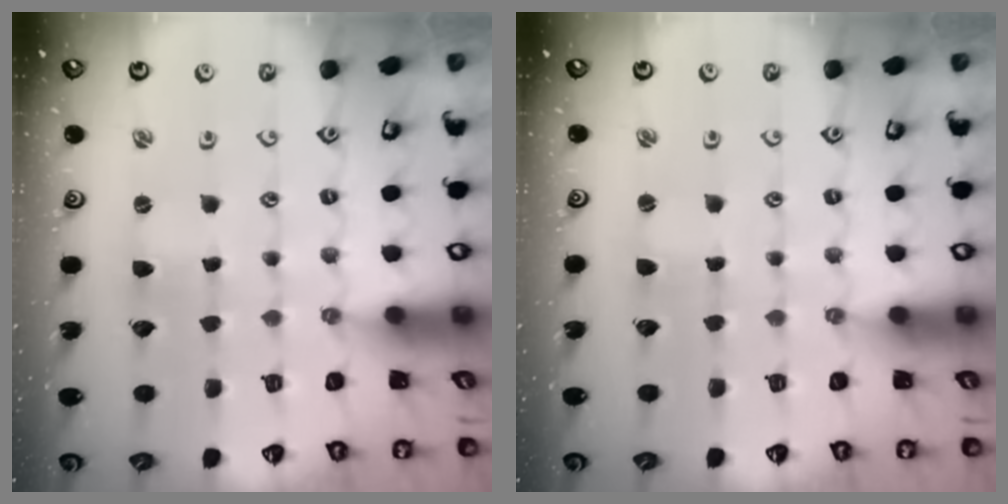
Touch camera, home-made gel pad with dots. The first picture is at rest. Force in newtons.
{"total": 0.7, "press": 0.7, "slide": 0.0}